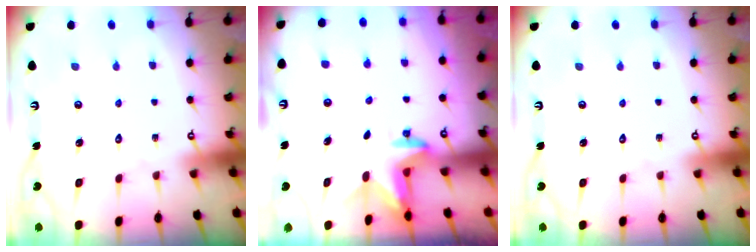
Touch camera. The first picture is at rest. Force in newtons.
{"total": 2.7, "press": 2.6, "slide": 0.6}
{"total": 0.0}